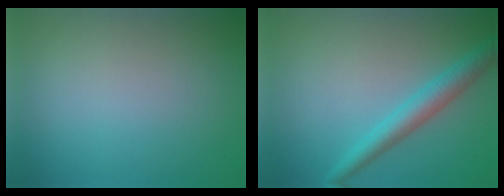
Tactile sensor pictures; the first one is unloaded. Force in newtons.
{"total": 3.3, "press": 3.3, "slide": 0.1}